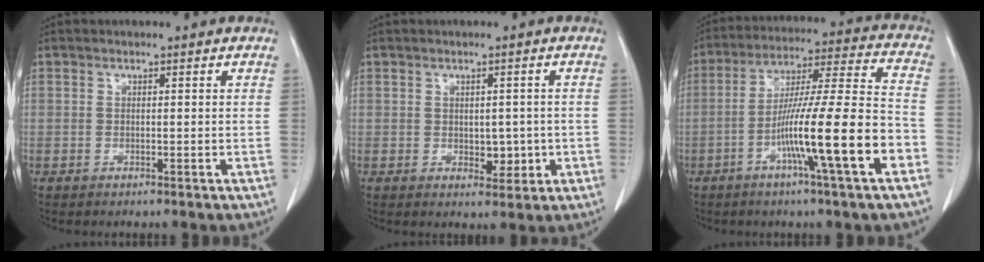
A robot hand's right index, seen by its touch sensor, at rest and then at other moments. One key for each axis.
{"total": 3.4, "fx": -0.4, "fy": 2.1, "fz": 2.6, "tx": -0.028, "ty": 0.000, "tz": 0.003}
{"total": 17.0, "fx": -6.5, "fy": -0.5, "fz": 15.7, "tx": -0.267, "ty": -0.003, "tz": -0.111}